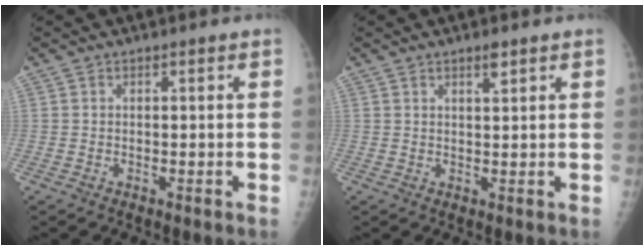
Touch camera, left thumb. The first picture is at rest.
{"total": 2.1, "force": [1.5, 0.5, 1.4], "torque": [-0.019, -0.010, 0.025]}